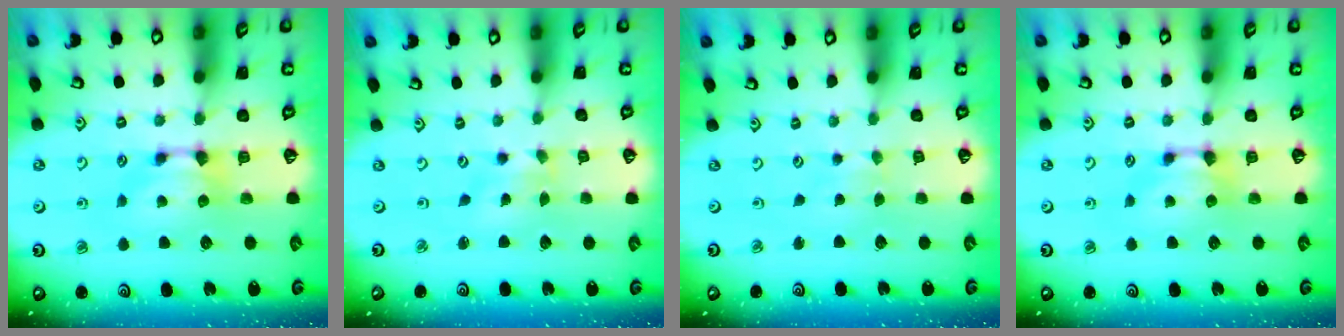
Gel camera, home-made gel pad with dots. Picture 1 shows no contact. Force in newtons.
{"total": 2.8, "press": 2.6, "slide": 1.0}
{"total": 2.1, "press": 2.1, "slide": 0.1}
{"total": 0.0}